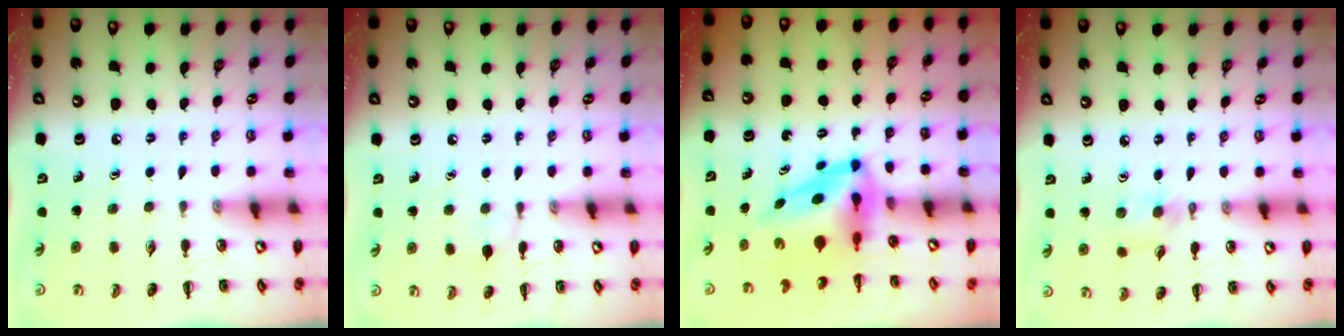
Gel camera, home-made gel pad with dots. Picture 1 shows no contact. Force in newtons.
{"total": 4.7, "press": 4.3, "slide": 1.8}
{"total": 6.6, "press": 6.4, "slide": 1.7}
{"total": 3.5, "press": 3.2, "slide": 1.4}